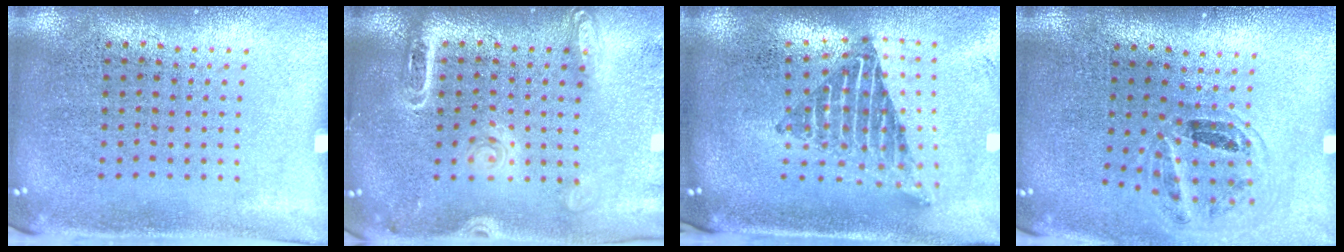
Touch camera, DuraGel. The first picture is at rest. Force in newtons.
{"total": 1.9, "press": 1.7, "slide": 0.9}
{"total": 2.2, "press": 1.6, "slide": 1.5}
{"total": 1.1, "press": 1.0, "slide": 0.3}